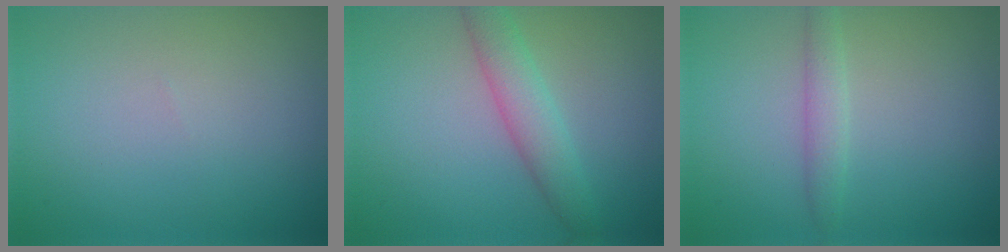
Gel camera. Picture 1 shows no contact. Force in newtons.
{"total": 3.3, "press": 3.3, "slide": 0.2}
{"total": 1.6, "press": 1.6, "slide": 0.0}